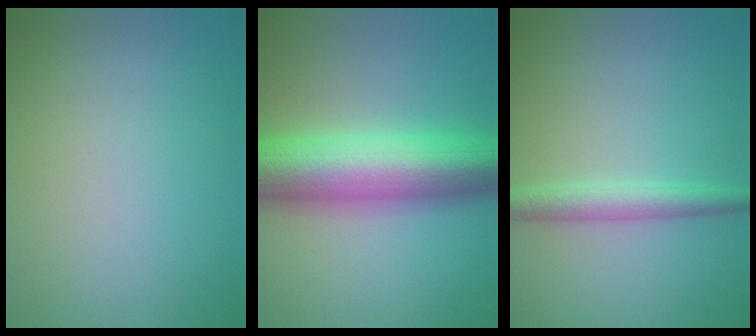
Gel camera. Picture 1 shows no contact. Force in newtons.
{"total": 11.0, "press": 11.0, "slide": 0.0}
{"total": 2.7, "press": 2.7, "slide": 0.0}